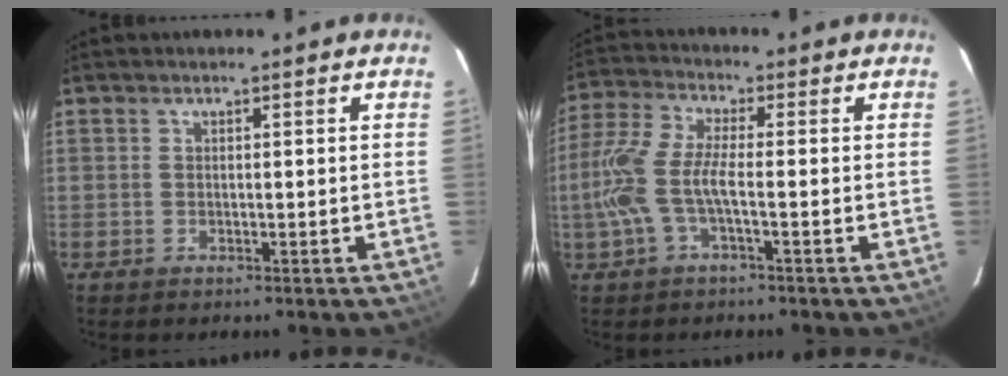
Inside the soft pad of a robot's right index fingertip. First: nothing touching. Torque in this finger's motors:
{"motor_torque": [1.23, -0.45, 0.70, 0.19]}